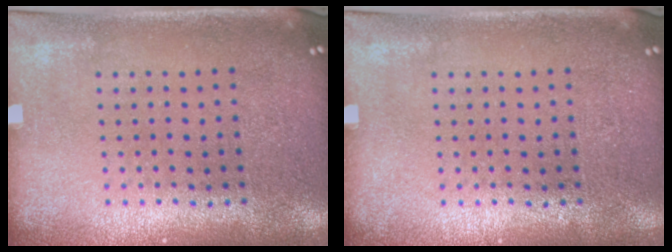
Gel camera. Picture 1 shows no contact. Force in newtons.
{"total": 0.0}